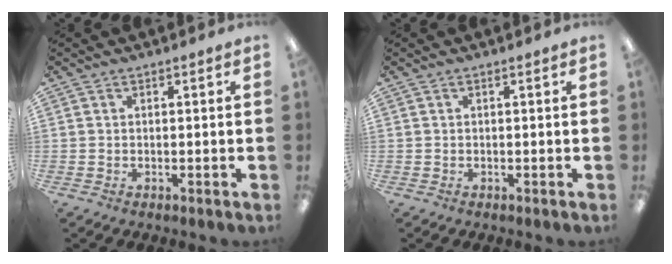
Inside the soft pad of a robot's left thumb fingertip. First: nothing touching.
{"total": 0.0}